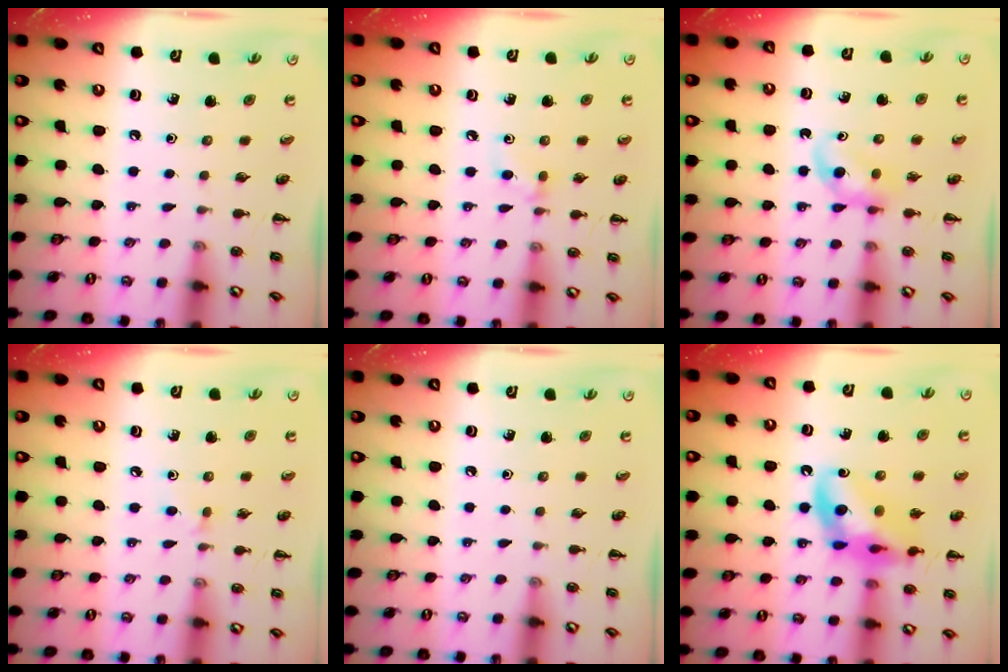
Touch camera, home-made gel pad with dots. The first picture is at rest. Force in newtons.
{"total": 5.0, "press": 4.6, "slide": 1.9}
{"total": 3.5, "press": 3.1, "slide": 1.6}
{"total": 3.8, "press": 3.5, "slide": 1.5}
{"total": 0.0}
{"total": 14.4, "press": 14.2, "slide": 2.8}